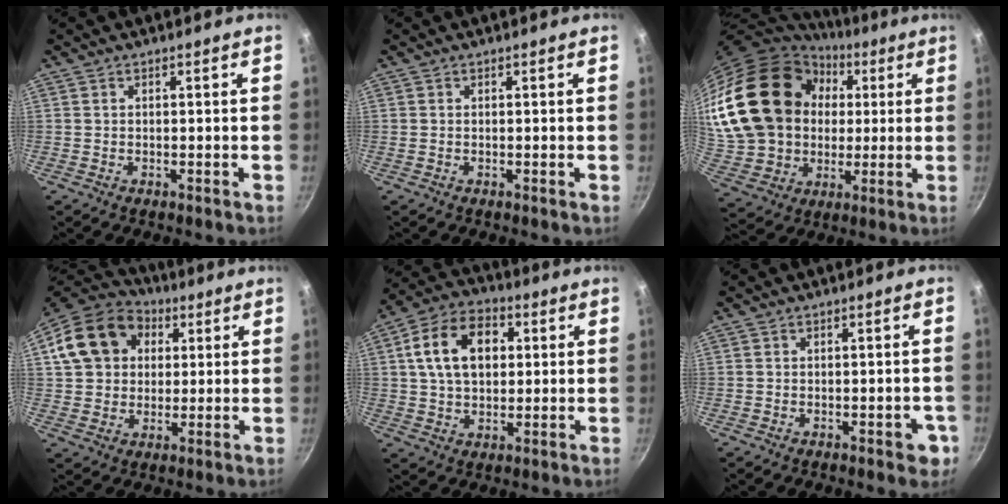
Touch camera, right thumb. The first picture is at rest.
{"total": 0.0}
{"total": 28.3, "force": [6.2, 22.1, 16.6], "torque": [-0.310, 0.022, 0.130]}
{"total": 17.4, "force": [4.7, 13.9, 9.3], "torque": [-0.155, 0.026, 0.072]}
{"total": 14.4, "force": [3.1, 9.8, 10.0], "torque": [-0.152, 0.014, 0.042]}
{"total": 3.8, "force": [-1.5, 2.0, 2.9], "torque": [-0.016, 0.010, -0.018]}